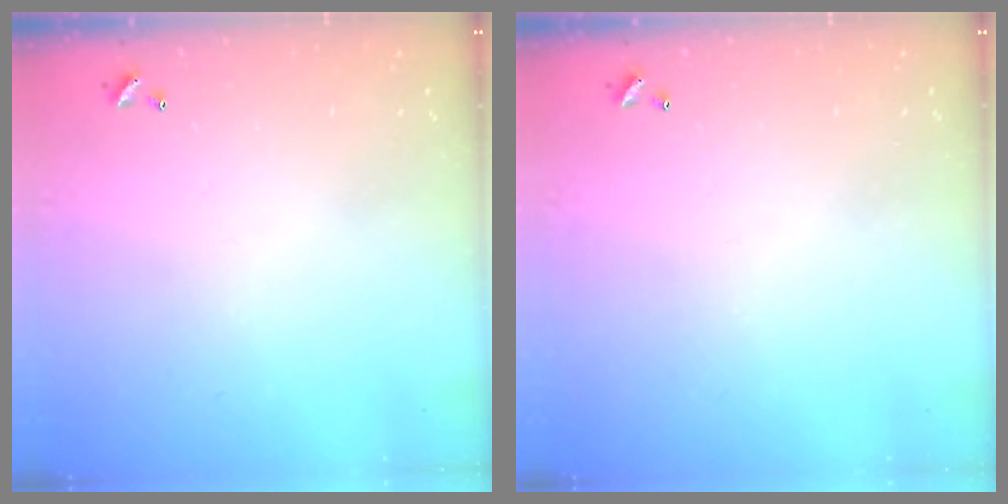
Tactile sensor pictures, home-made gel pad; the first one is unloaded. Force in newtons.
{"total": 0.0}